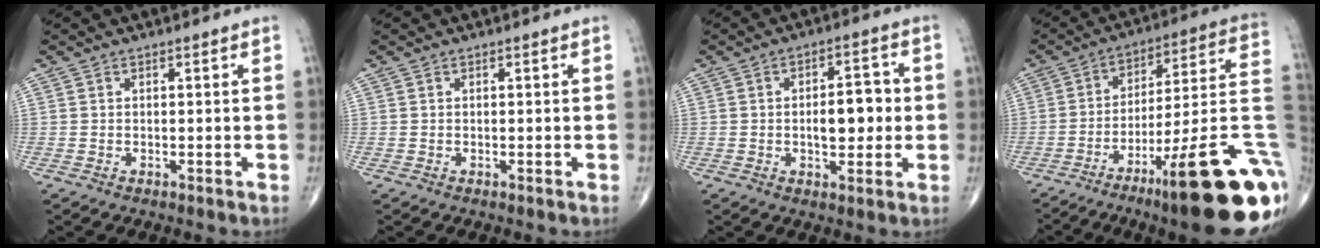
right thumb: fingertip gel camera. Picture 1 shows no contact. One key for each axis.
{"total": 0.0}
{"total": 8.1, "fx": -0.2, "fy": 4.1, "fz": 7.0, "tx": -0.082, "ty": 0.011, "tz": -0.004}
{"total": 29.2, "fx": -11.9, "fy": 5.6, "fz": 26.0, "tx": -0.283, "ty": 0.064, "tz": -0.173}